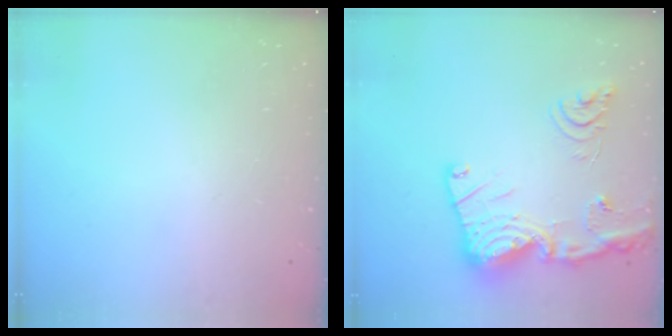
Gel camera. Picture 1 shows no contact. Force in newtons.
{"total": 21.7, "press": 21.5, "slide": 2.2}